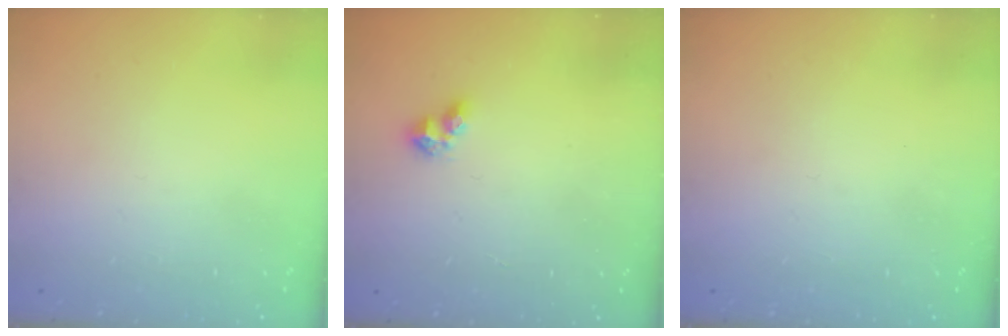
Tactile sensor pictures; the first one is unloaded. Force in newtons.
{"total": 4.1, "press": 4.0, "slide": 0.7}
{"total": 0.7, "press": 0.6, "slide": 0.3}